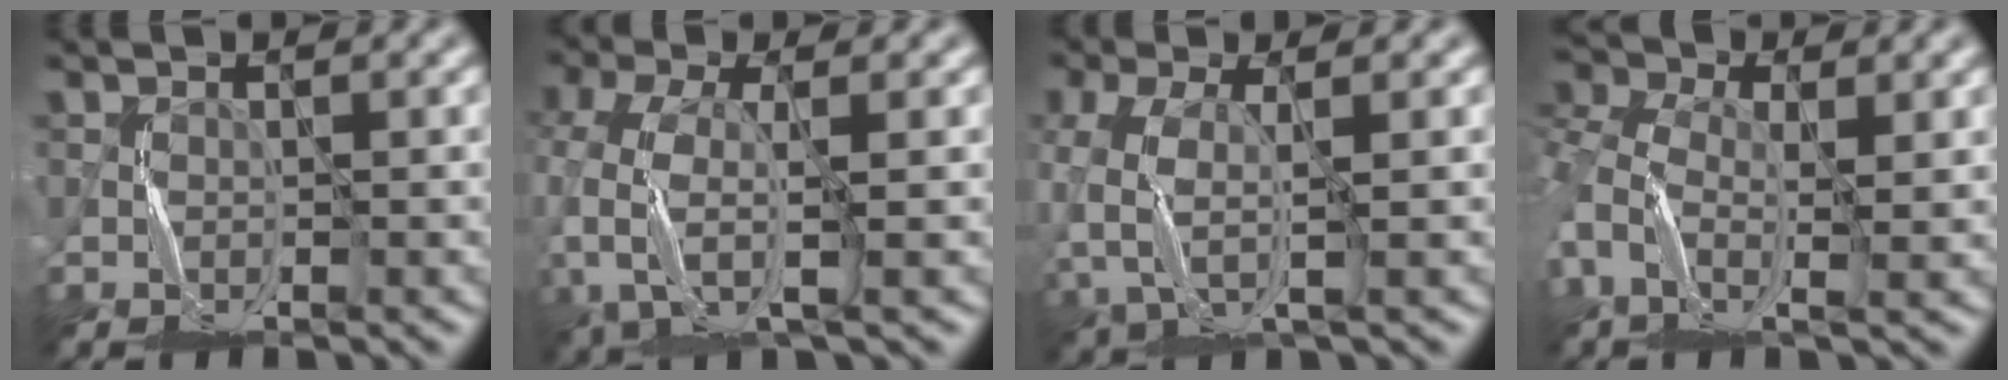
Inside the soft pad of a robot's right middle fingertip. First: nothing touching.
{"total": 6.6, "force": [-2.6, 3.0, 5.2], "torque": [-0.137, -0.010, -0.060]}
{"total": 4.4, "force": [-1.3, 2.1, 3.6], "torque": [-0.098, -0.008, -0.026]}
{"total": 6.4, "force": [0.3, 3.9, 5.0], "torque": [-0.133, -0.002, -0.005]}